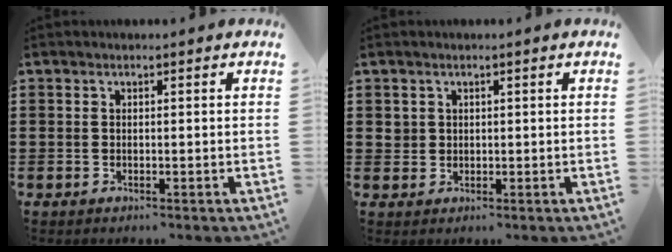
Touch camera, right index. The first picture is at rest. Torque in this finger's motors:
{"motor_torque": [0.10, 0.28, -0.01, 0.00]}